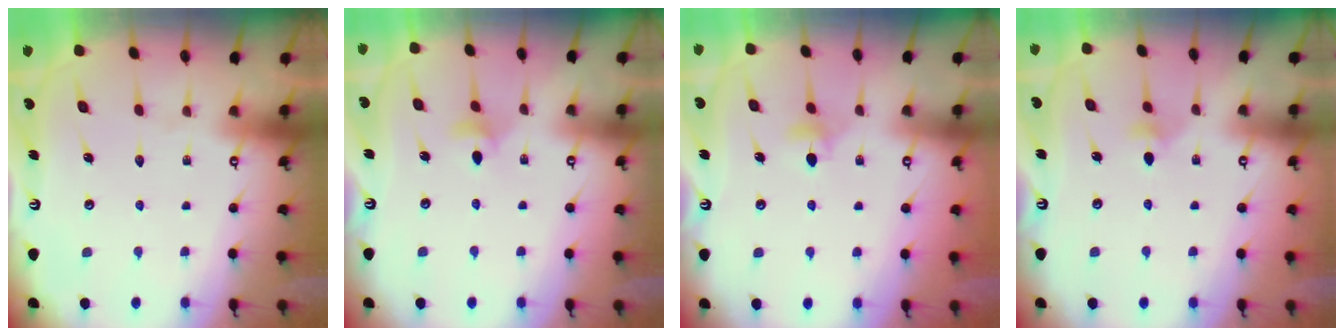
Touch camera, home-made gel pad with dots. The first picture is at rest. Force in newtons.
{"total": 5.3, "press": 5.2, "slide": 0.9}
{"total": 3.9, "press": 3.8, "slide": 0.8}
{"total": 4.8, "press": 4.7, "slide": 0.8}